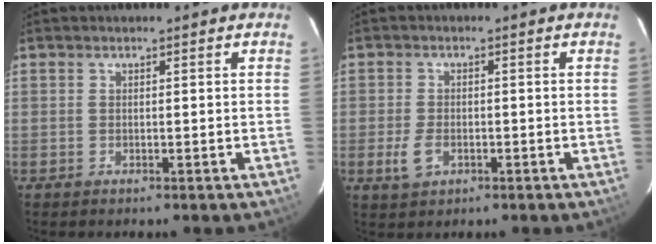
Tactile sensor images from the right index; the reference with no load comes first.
{"total": 4.0, "force": [-1.4, 2.7, 2.7], "torque": [-0.062, -0.002, -0.021]}